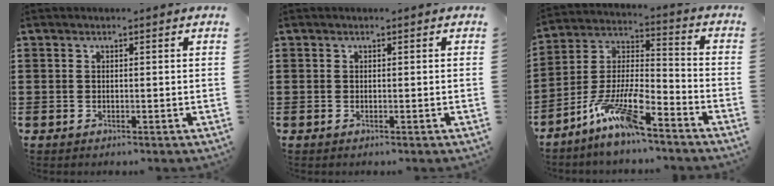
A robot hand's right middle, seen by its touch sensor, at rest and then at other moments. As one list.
[{"total": 0.0}, {"total": 10.7, "force": [-8.0, 2.0, 6.8], "torque": [-0.157, 0.002, -0.159]}]